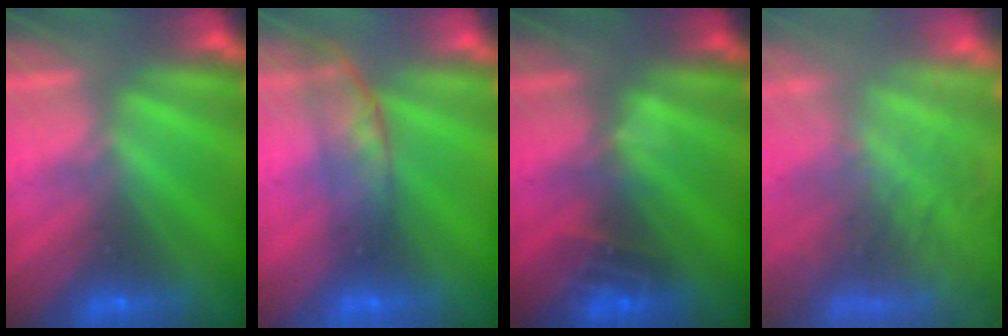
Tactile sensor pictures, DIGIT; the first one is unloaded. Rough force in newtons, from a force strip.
{"total": 2.7}
{"total": 2.8}
{"total": 9.6}